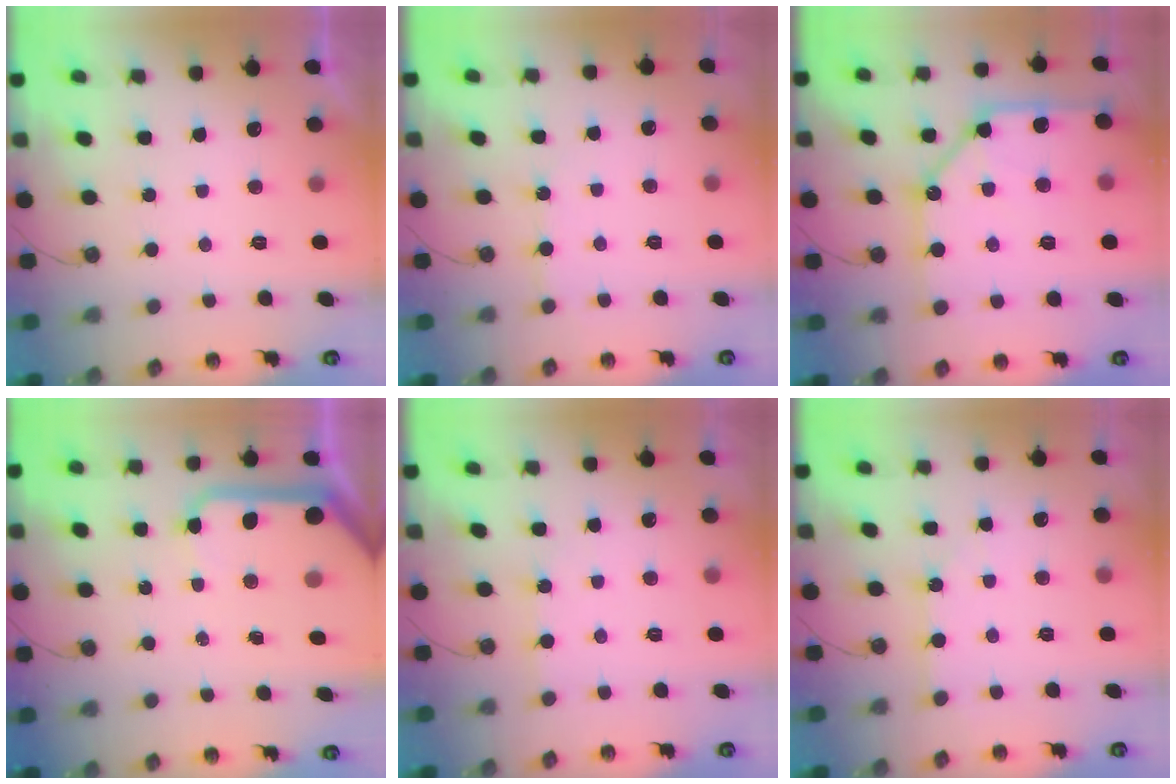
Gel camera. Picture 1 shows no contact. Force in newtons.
{"total": 4.9, "press": 4.8, "slide": 0.4}
{"total": 17.5, "press": 17.3, "slide": 2.3}
{"total": 13.6, "press": 13.5, "slide": 1.9}
{"total": 3.4, "press": 3.4, "slide": 0.5}
{"total": 1.9, "press": 1.9, "slide": 0.0}